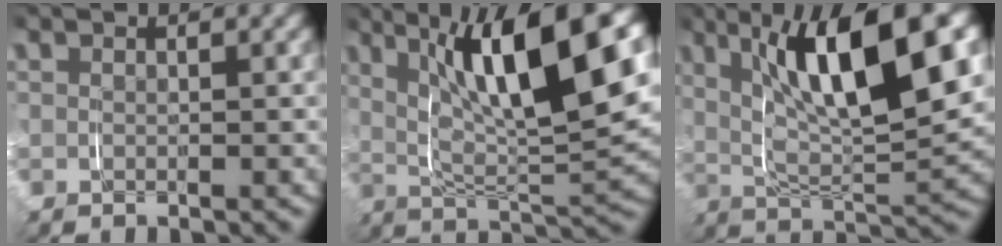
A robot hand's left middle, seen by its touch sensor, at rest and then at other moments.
{"total": 12.7, "force": [4.3, 4.3, 11.1], "torque": [-0.170, 0.021, 0.065]}
{"total": 11.4, "force": [3.6, 3.9, 10.1], "torque": [-0.170, 0.015, 0.056]}